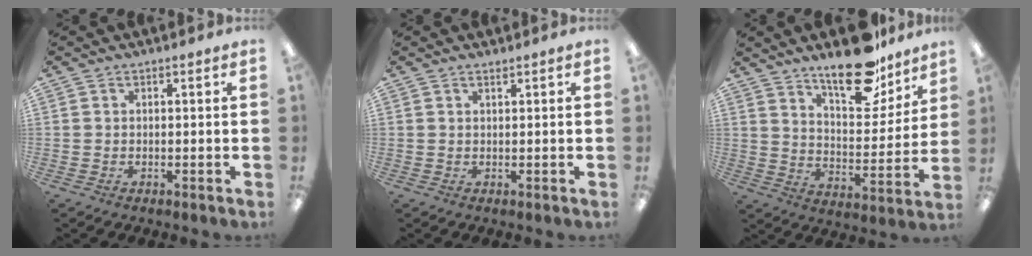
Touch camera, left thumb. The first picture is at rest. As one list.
[{"total": 0.8, "force": [0.7, 0.1, 0.3], "torque": [-0.008, -0.001, 0.014]}, {"total": 20.3, "force": [15.5, 7.9, 10.5], "torque": [-0.154, -0.101, 0.262]}]